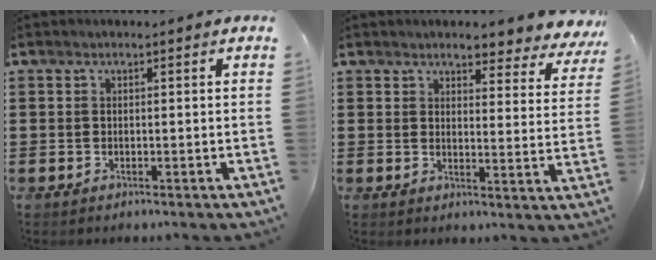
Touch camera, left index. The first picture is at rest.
{"total": 4.4, "force": [4.0, 0.6, 1.6], "torque": [-0.041, -0.020, 0.068]}